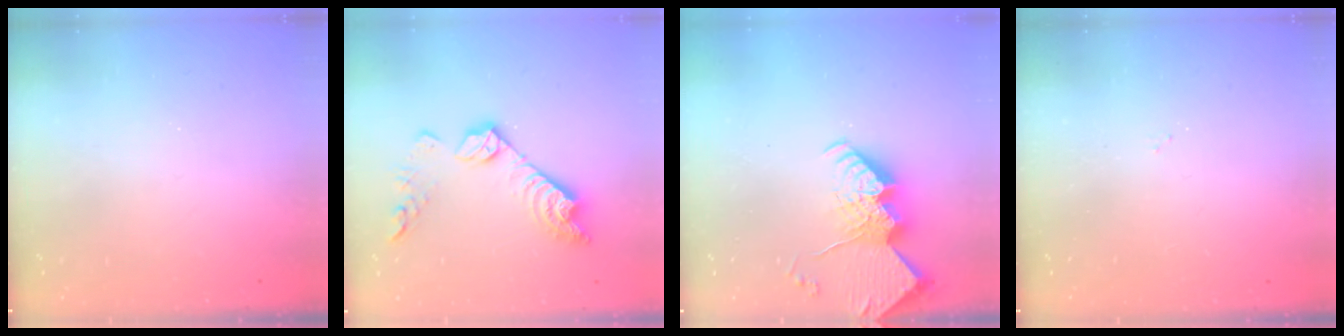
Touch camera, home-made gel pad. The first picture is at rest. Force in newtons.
{"total": 14.5, "press": 14.4, "slide": 0.7}
{"total": 15.2, "press": 15.2, "slide": 1.4}
{"total": 2.7, "press": 2.7, "slide": 0.4}